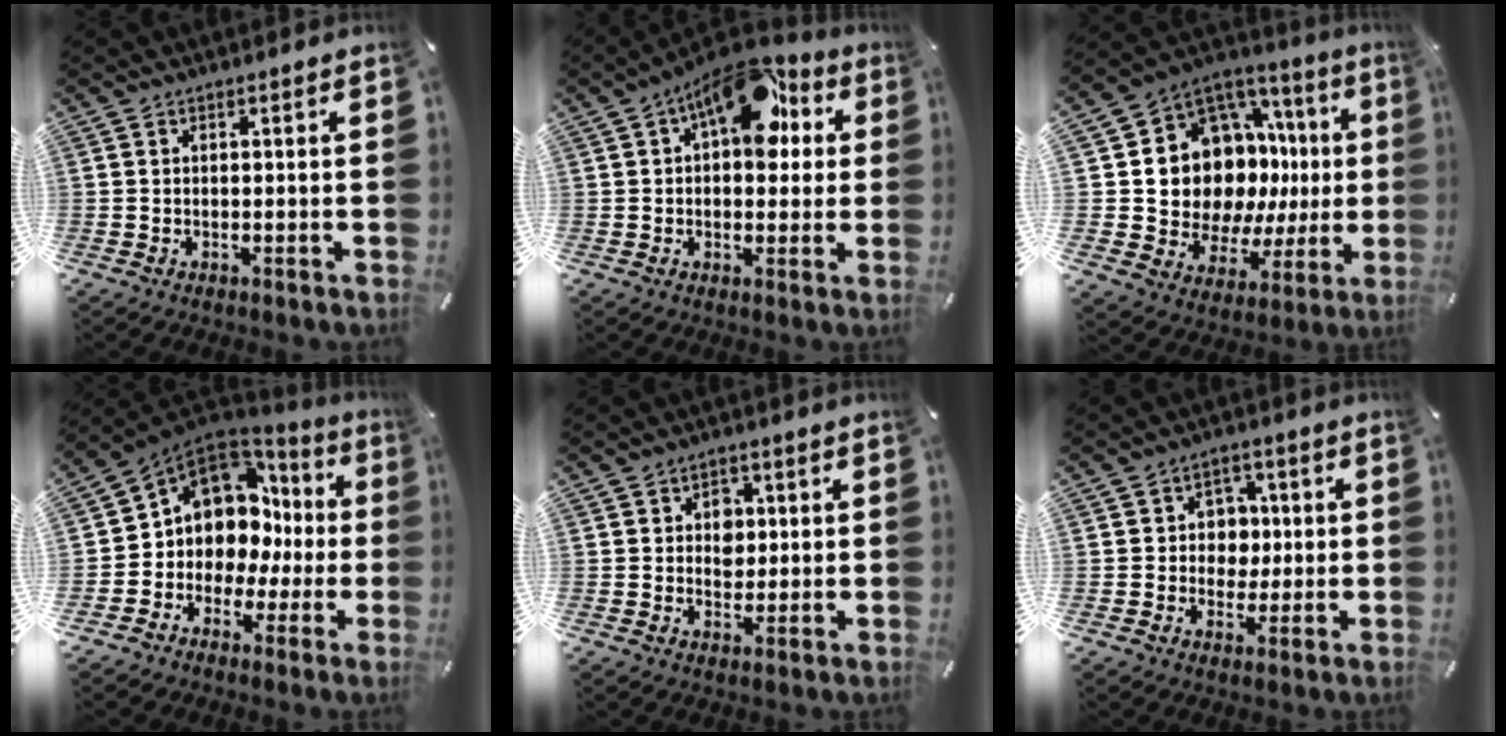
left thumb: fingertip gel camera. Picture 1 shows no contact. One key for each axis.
{"total": 15.6, "fx": 6.9, "fy": 8.6, "fz": 11.0, "tx": -0.146, "ty": -0.034, "tz": 0.120}
{"total": 13.6, "fx": 3.3, "fy": 11.3, "fz": 6.9, "tx": -0.112, "ty": -0.064, "tz": 0.079}
{"total": 10.1, "fx": 3.1, "fy": 8.9, "fz": 3.8, "tx": -0.080, "ty": -0.040, "tz": 0.068}
{"total": 4.9, "fx": 0.7, "fy": 4.2, "fz": 2.3, "tx": -0.022, "ty": -0.002, "tz": 0.005}
{"total": 6.5, "fx": 0.2, "fy": 6.1, "fz": 2.1, "tx": -0.024, "ty": 0.006, "tz": 0.001}